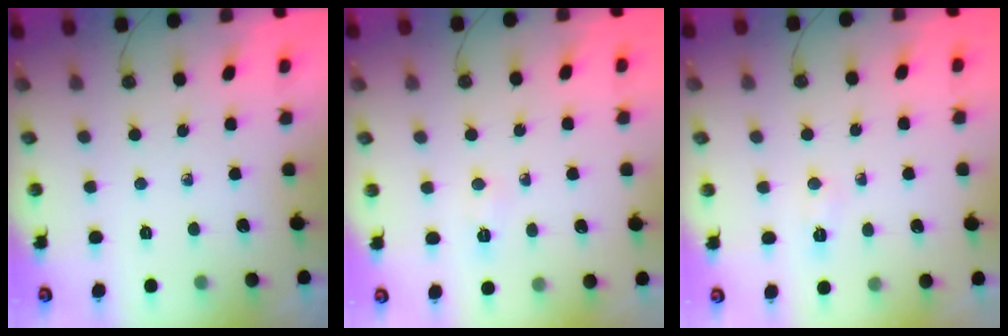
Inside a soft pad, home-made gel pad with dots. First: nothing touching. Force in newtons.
{"total": 8.9, "press": 4.3, "slide": 7.8}
{"total": 4.0, "press": 4.0, "slide": 0.5}